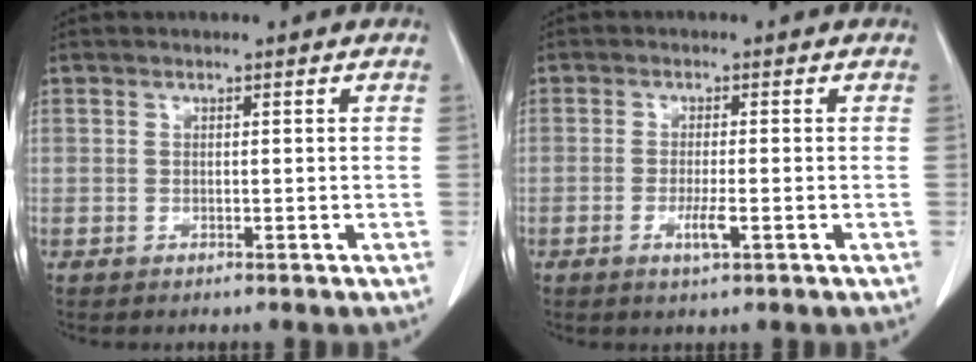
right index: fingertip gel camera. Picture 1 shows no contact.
{"total": 3.0, "force": [-1.1, 0.3, 2.8], "torque": [-0.053, -0.004, -0.017]}